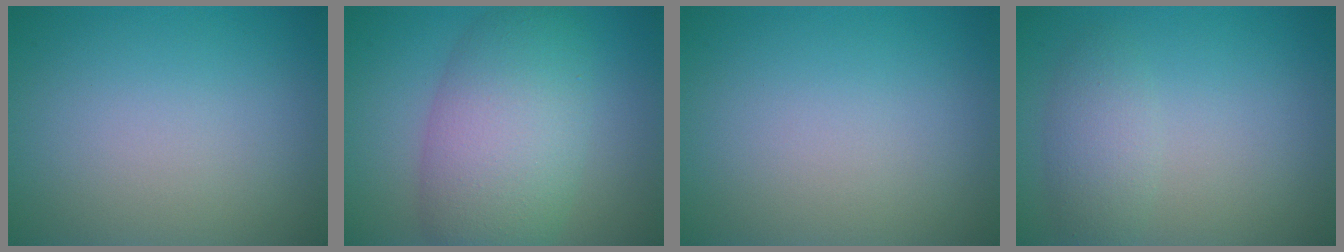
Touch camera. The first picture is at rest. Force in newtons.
{"total": 8.0, "press": 7.9, "slide": 0.6}
{"total": 0.0}
{"total": 2.3, "press": 2.3, "slide": 0.0}